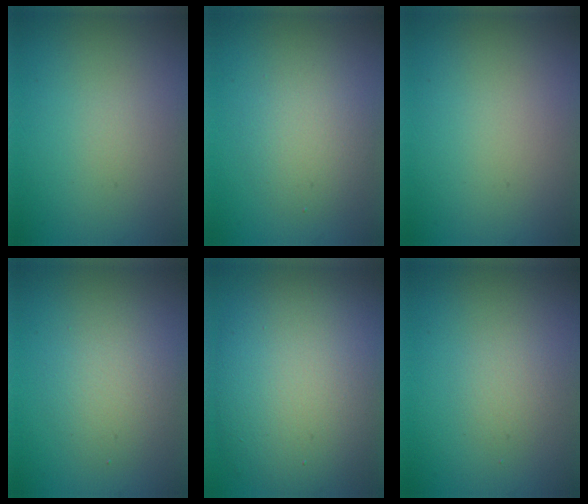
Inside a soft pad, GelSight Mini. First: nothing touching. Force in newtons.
{"total": 3.1, "press": 3.1, "slide": 0.2}
{"total": 0.0}
{"total": 3.2, "press": 3.2, "slide": 0.1}
{"total": 12.1, "press": 12.1, "slide": 0.5}
{"total": 1.3, "press": 1.3, "slide": 0.1}